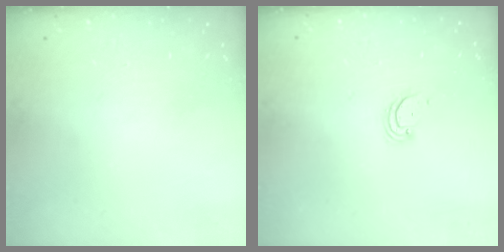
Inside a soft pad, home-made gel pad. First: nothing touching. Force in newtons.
{"total": 2.3, "press": 2.3, "slide": 0.2}